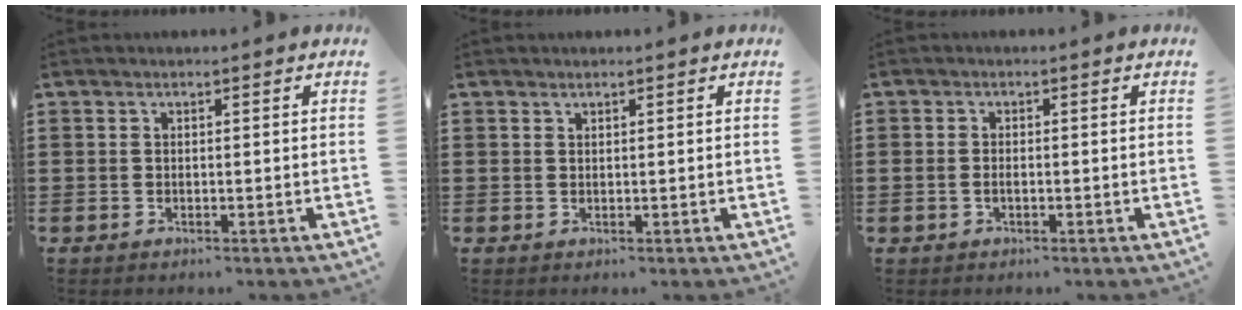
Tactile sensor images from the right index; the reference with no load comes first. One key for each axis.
{"total": 0.5, "fx": 0.5, "fy": 0.3, "fz": 0.0, "tx": -0.001, "ty": 0.002, "tz": 0.009}
{"total": 1.0, "fx": -0.3, "fy": 0.5, "fz": 0.8, "tx": -0.017, "ty": 0.000, "tz": -0.006}